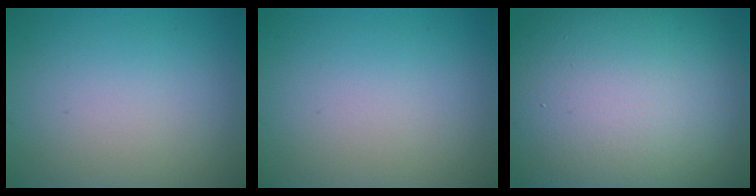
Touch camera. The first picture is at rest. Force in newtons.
{"total": 0.0}
{"total": 19.1, "press": 19.1, "slide": 1.0}